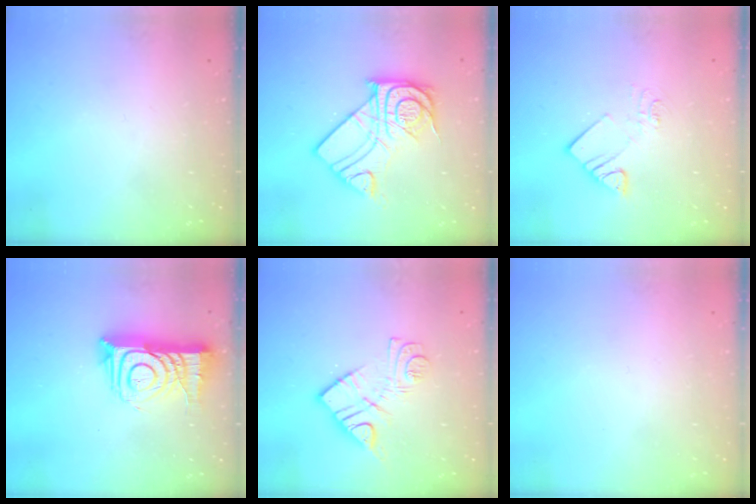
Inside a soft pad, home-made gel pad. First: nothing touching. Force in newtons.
{"total": 16.6, "press": 16.5, "slide": 1.4}
{"total": 7.5, "press": 7.5, "slide": 0.4}
{"total": 14.4, "press": 14.4, "slide": 1.1}
{"total": 11.5, "press": 11.5, "slide": 0.6}
{"total": 1.6, "press": 1.6, "slide": 0.1}